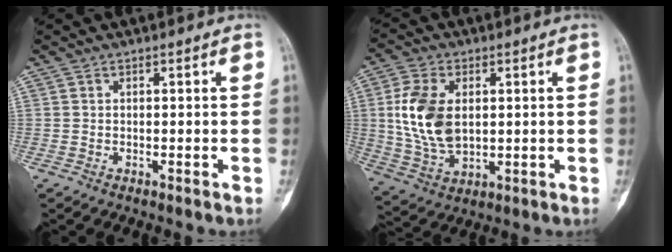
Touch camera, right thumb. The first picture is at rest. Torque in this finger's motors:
{"motor_torque": [1.16, 1.55, 1.26, 0.16, 0.14]}